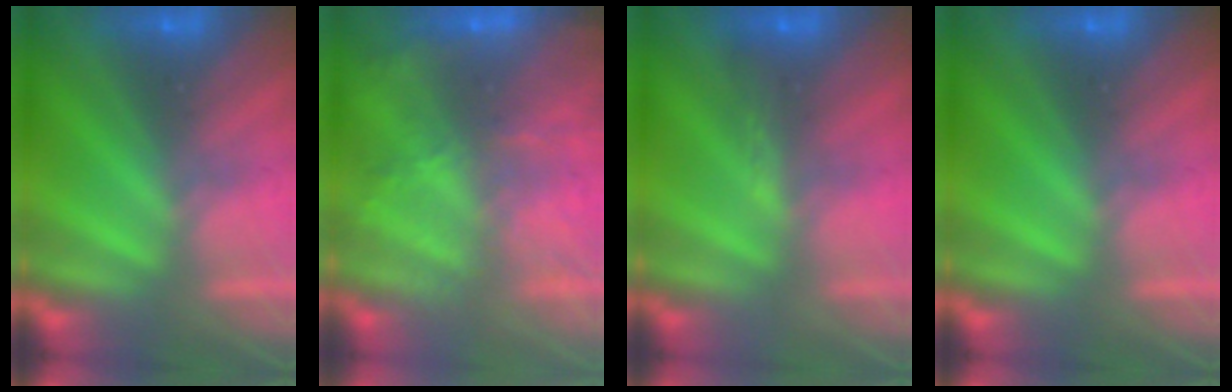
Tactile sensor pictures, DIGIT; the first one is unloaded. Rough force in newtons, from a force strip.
{"total": 9.1}
{"total": 2.9}
{"total": 0.0}